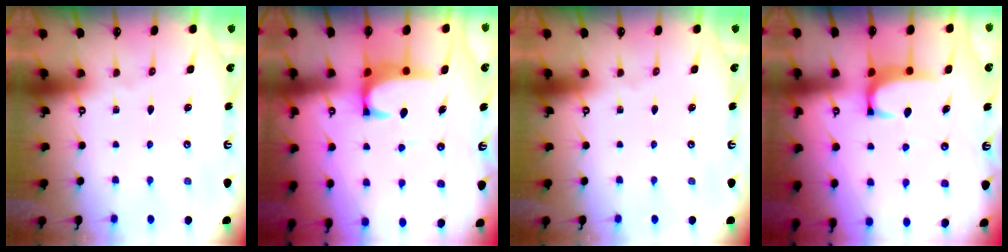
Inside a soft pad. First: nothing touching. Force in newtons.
{"total": 3.4, "press": 3.3, "slide": 0.7}
{"total": 0.0}
{"total": 1.9, "press": 1.8, "slide": 0.6}